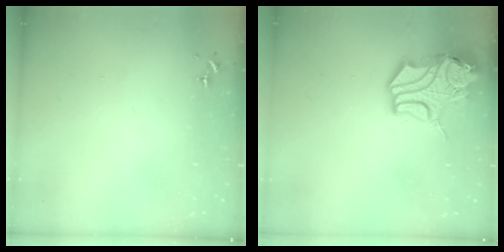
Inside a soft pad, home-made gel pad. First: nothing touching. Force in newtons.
{"total": 13.4, "press": 13.3, "slide": 2.0}